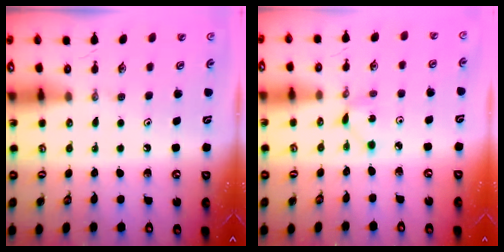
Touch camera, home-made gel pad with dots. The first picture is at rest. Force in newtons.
{"total": 2.0, "press": 2.0, "slide": 0.3}